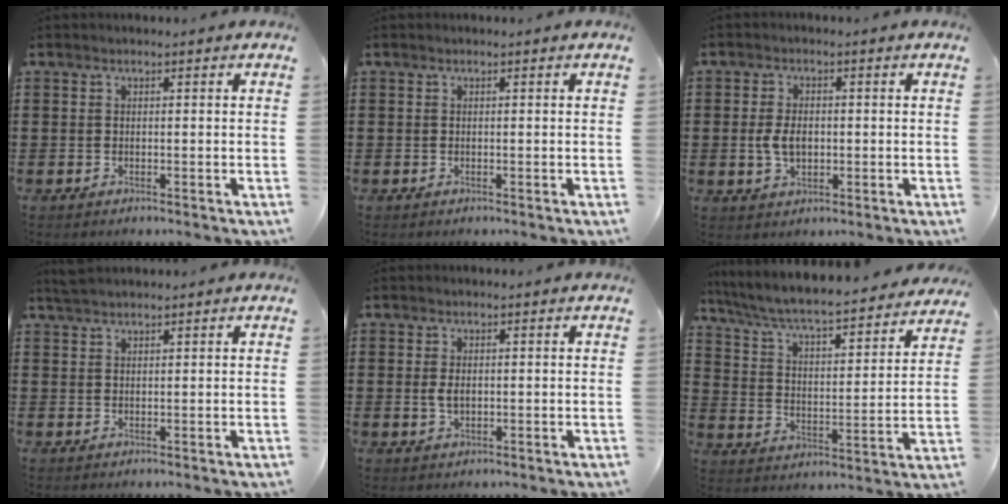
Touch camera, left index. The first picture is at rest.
{"total": 0.0}
{"total": 4.4, "force": [-0.2, 2.6, 3.5], "torque": [-0.083, 0.001, -0.008]}
{"total": 1.8, "force": [1.8, 0.1, 0.4], "torque": [-0.011, 0.002, 0.035]}
{"total": 2.3, "force": [0.2, 1.3, 1.9], "torque": [-0.047, 0.002, 0.000]}
{"total": 5.7, "force": [5.3, 0.0, 2.2], "torque": [-0.067, -0.050, 0.082]}